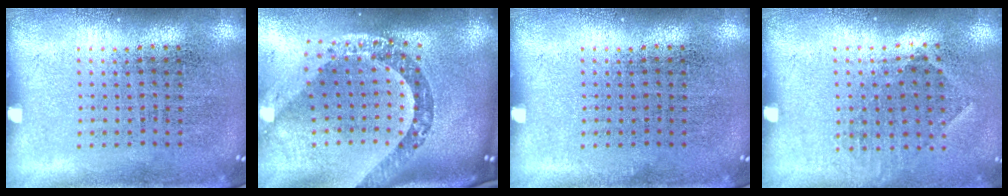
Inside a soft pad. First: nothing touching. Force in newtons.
{"total": 3.7, "press": 2.6, "slide": 2.6}
{"total": 0.0}
{"total": 0.9, "press": 0.8, "slide": 0.6}